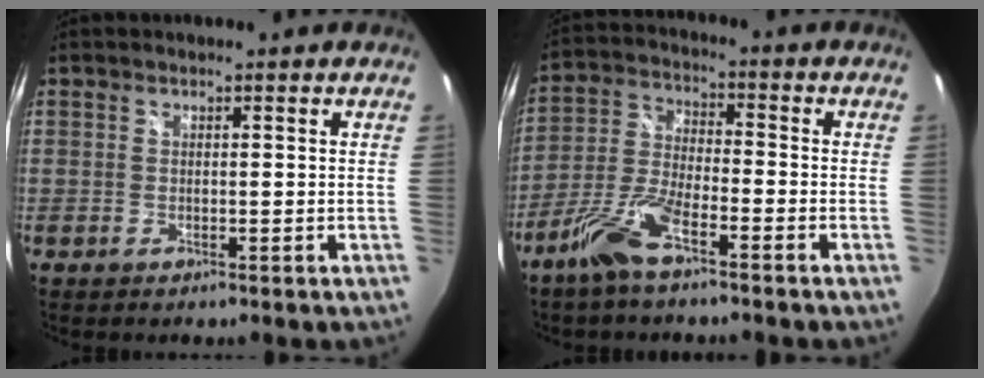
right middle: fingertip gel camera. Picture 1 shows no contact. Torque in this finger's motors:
{"motor_torque": [0.83, -1.04, 0.26, 0.06]}